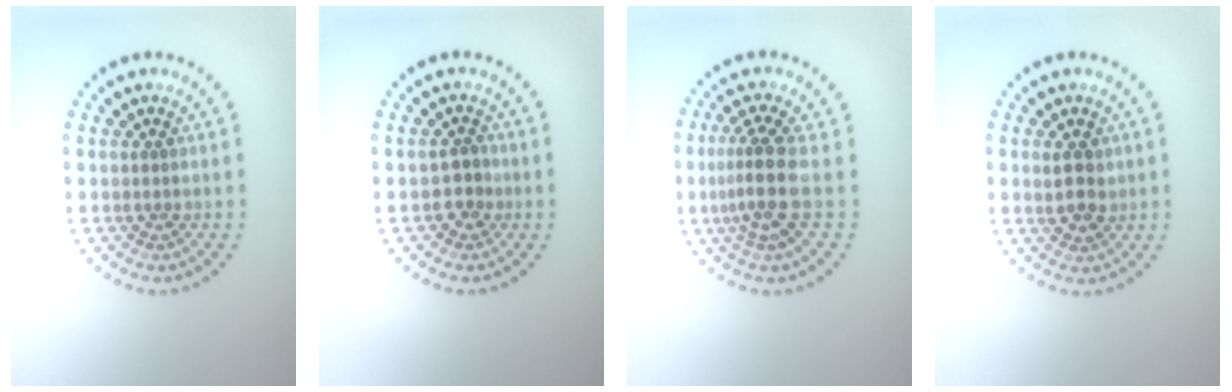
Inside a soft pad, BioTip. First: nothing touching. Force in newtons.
{"total": 1.8, "press": 1.7, "slide": 0.8}
{"total": 3.4, "press": 2.5, "slide": 2.3}
{"total": 2.4, "press": 2.3, "slide": 0.5}